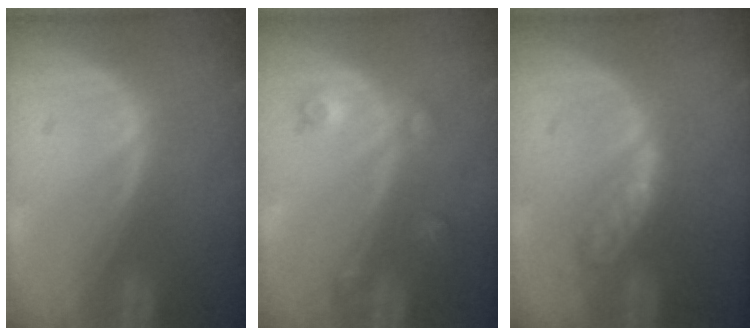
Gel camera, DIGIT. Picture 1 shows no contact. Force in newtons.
{"total": 3.6, "press": 3.2, "slide": 1.6}
{"total": 4.6, "press": 4.4, "slide": 1.4}